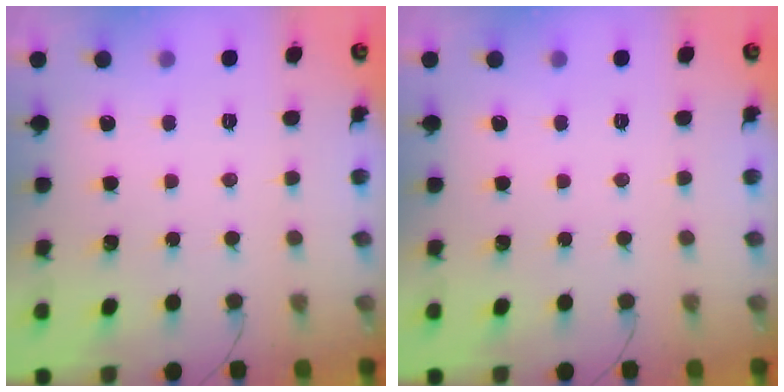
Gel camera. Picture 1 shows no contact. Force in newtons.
{"total": 0.0}